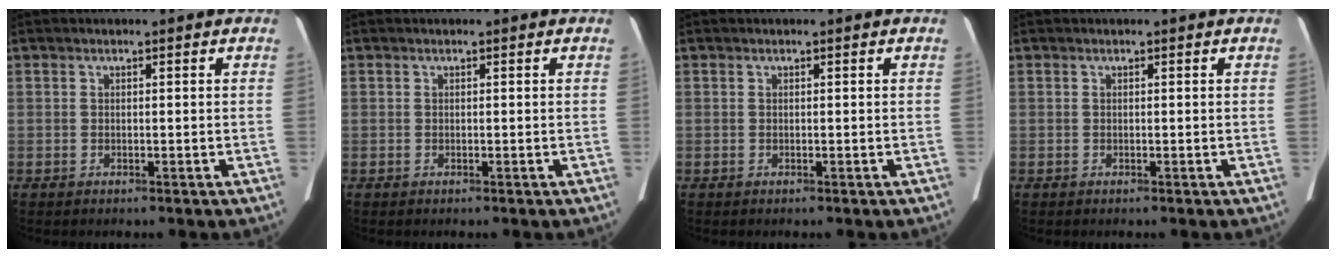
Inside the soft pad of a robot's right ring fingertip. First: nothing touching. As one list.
[{"total": 0.0}, {"total": 0.0}, {"total": 0.0}]